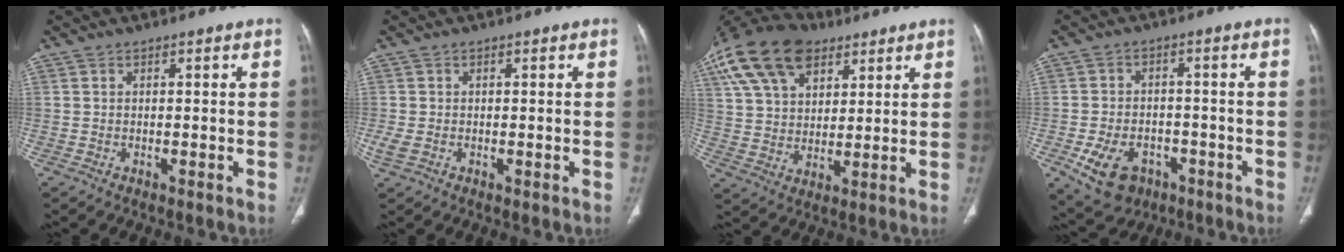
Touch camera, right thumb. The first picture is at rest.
{"total": 2.2, "force": [-0.4, 1.5, 1.6], "torque": [-0.051, 0.001, -0.005]}
{"total": 22.2, "force": [11.8, 13.4, 13.2], "torque": [-0.276, 0.021, 0.215]}
{"total": 10.2, "force": [-4.6, 7.2, 5.6], "torque": [-0.093, 0.024, -0.060]}